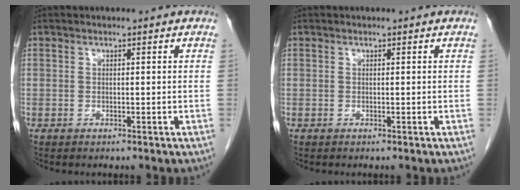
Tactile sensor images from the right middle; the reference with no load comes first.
{"total": 0.0}